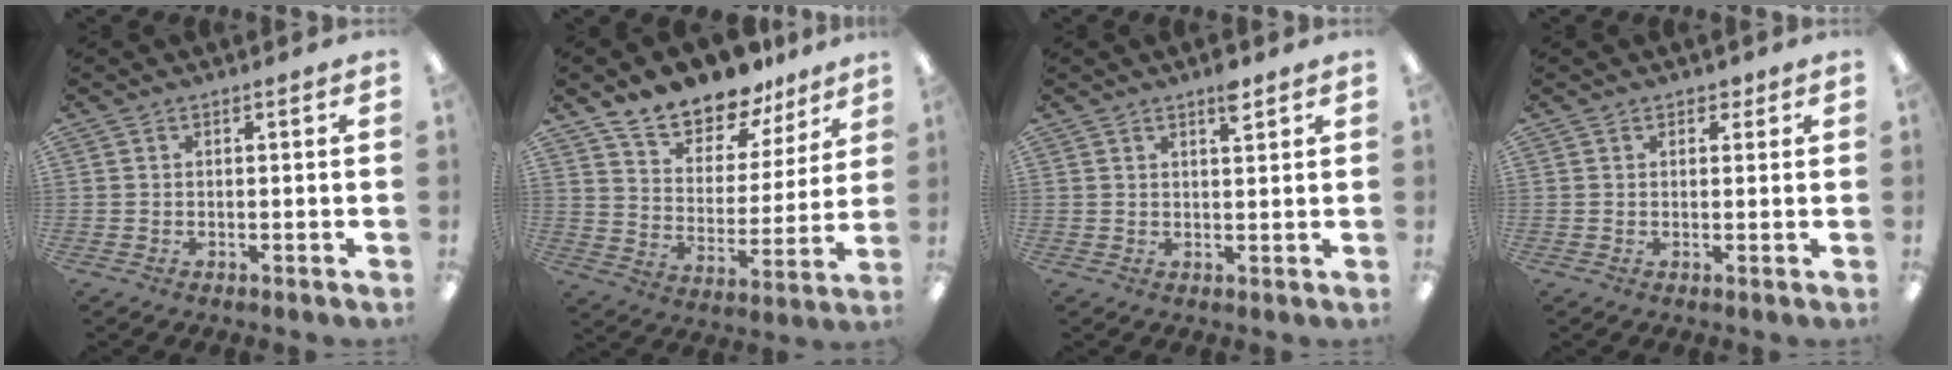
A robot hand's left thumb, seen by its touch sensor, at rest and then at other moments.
{"total": 13.9, "force": [12.5, 5.1, 3.1], "torque": [-0.071, -0.098, 0.230]}
{"total": 4.0, "force": [2.8, 1.1, 2.6], "torque": [-0.034, -0.009, 0.043]}
{"total": 1.8, "force": [1.2, 1.3, 0.4], "torque": [0.008, -0.002, 0.018]}